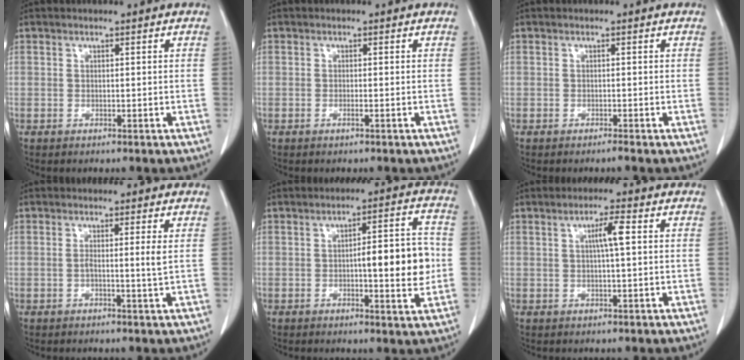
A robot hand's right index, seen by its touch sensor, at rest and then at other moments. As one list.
[{"total": 0.7, "force": [-0.3, -0.1, 0.6], "torque": [-0.012, -0.001, -0.005]}, {"total": 0.6, "force": [-0.5, -0.2, 0.3], "torque": [-0.005, 0.001, -0.008]}, {"total": 2.4, "force": [0.0, -0.6, 2.3], "torque": [-0.042, -0.003, -0.001]}, {"total": 9.6, "force": [-0.6, 2.1, 9.4], "torque": [-0.124, 0.017, -0.005]}, {"total": 3.6, "force": [0.7, 0.0, 3.5], "torque": [-0.062, 0.003, 0.012]}]